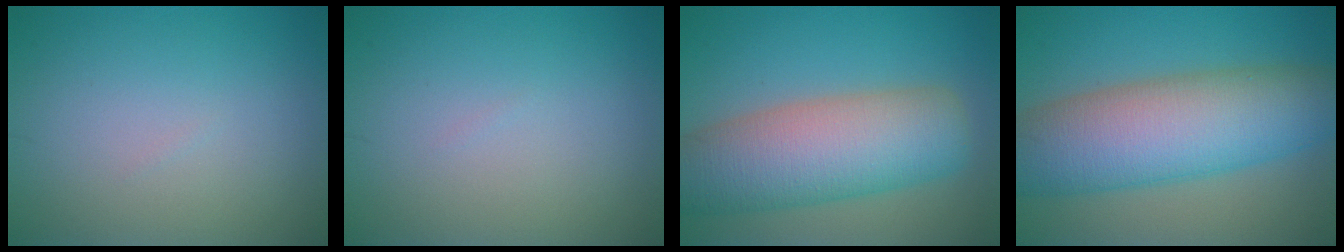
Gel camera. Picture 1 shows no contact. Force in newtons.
{"total": 0.0}
{"total": 9.9, "press": 9.9, "slide": 0.4}
{"total": 11.2, "press": 11.2, "slide": 0.3}